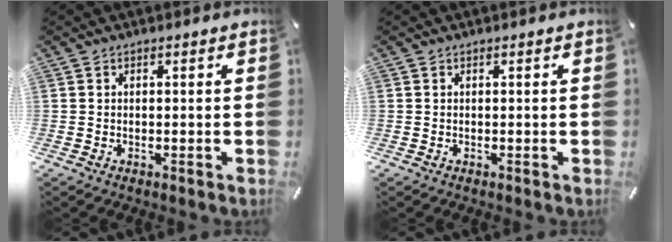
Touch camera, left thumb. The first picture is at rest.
{"total": 0.0}